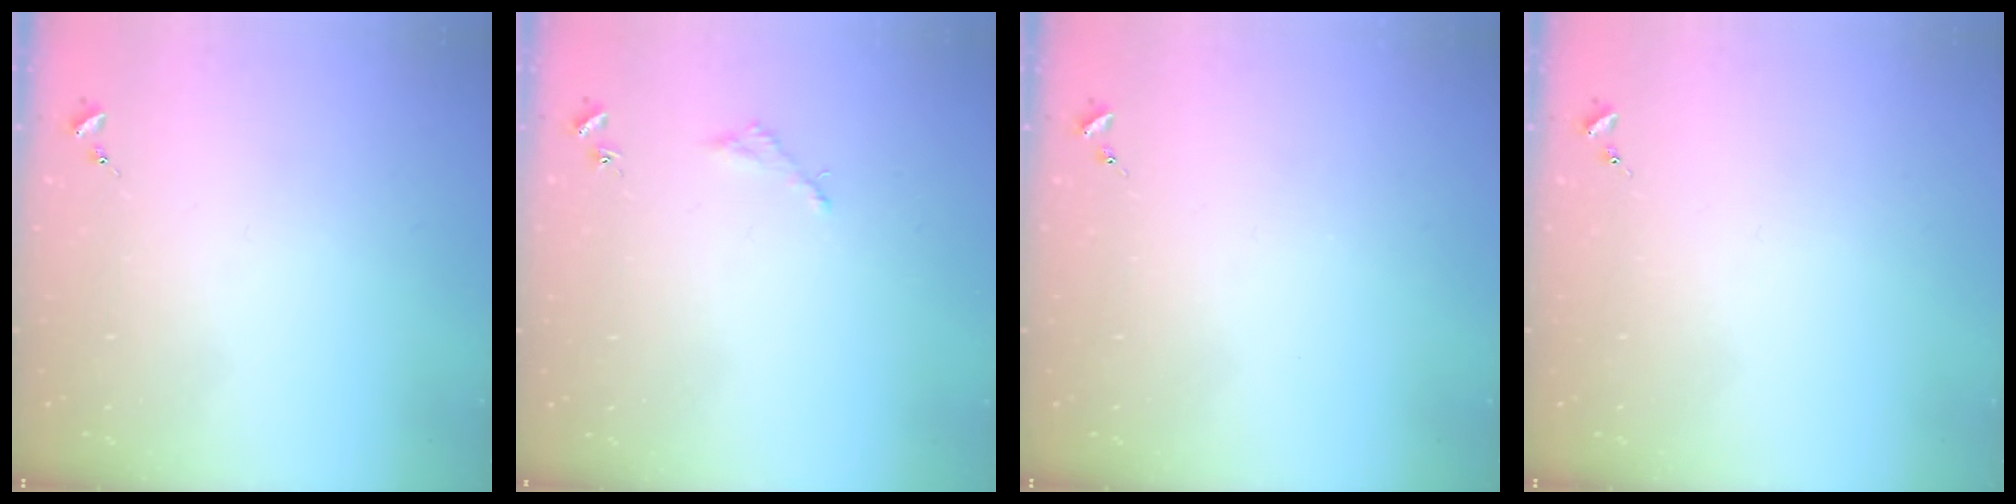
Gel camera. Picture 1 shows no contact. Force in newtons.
{"total": 1.6, "press": 1.6, "slide": 0.2}
{"total": 0.0}
{"total": 0.0}